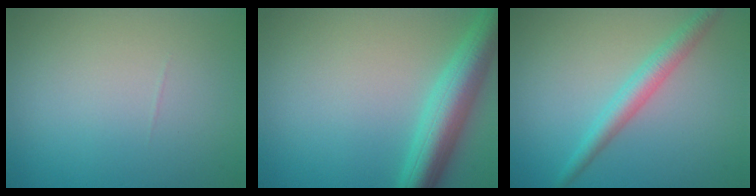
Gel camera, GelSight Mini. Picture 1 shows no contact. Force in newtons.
{"total": 6.0, "press": 6.0, "slide": 0.2}
{"total": 3.0, "press": 3.0, "slide": 0.0}